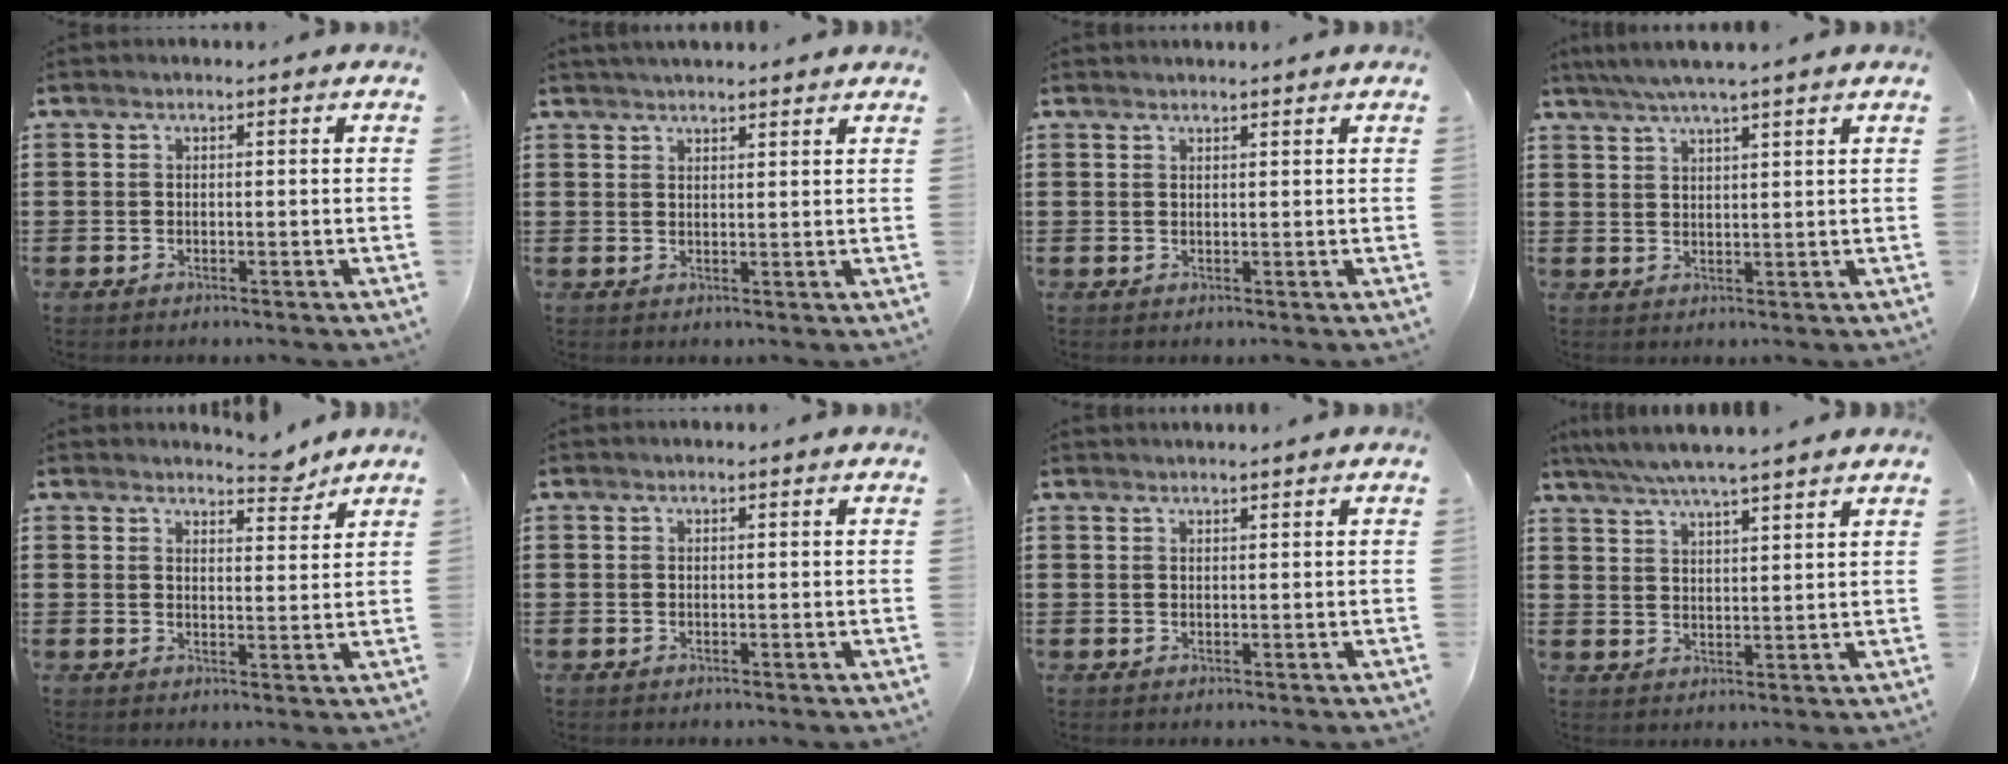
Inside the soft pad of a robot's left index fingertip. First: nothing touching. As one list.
[{"total": 2.1, "force": [2.1, -0.1, 0.3], "torque": [-0.010, -0.002, 0.039]}, {"total": 1.1, "force": [1.1, -0.1, 0.2], "torque": [-0.006, -0.002, 0.021]}, {"total": 3.6, "force": [3.1, -0.4, 1.7], "torque": [-0.043, -0.004, 0.056]}, {"total": 4.4, "force": [4.2, 0.7, 1.2], "torque": [-0.018, -0.021, 0.075]}, {"total": 0.0}, {"total": 1.0, "force": [1.0, -0.2, 0.1], "torque": [-0.003, -0.003, 0.020]}, {"total": 4.7, "force": [4.4, -0.4, 1.6], "torque": [-0.047, -0.021, 0.076]}]